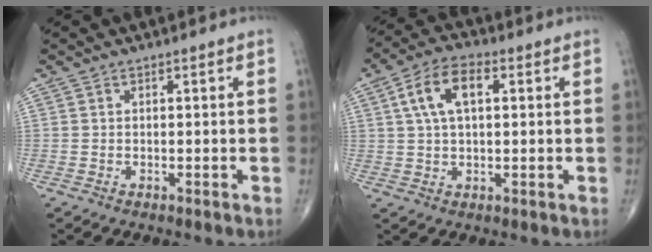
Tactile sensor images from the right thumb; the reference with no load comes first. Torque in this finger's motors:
{"motor_torque": [0.09, 0.18, 0.39, 0.07, 0.05]}